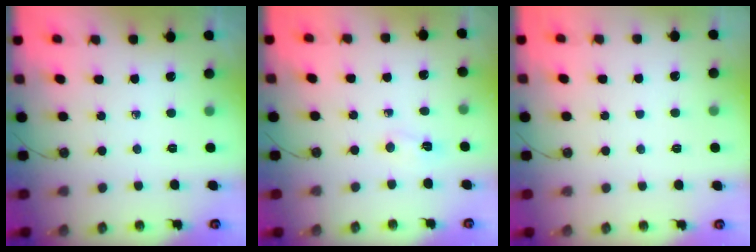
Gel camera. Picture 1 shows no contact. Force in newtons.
{"total": 3.2, "press": 2.9, "slide": 1.4}
{"total": 1.1, "press": 1.1, "slide": 0.1}